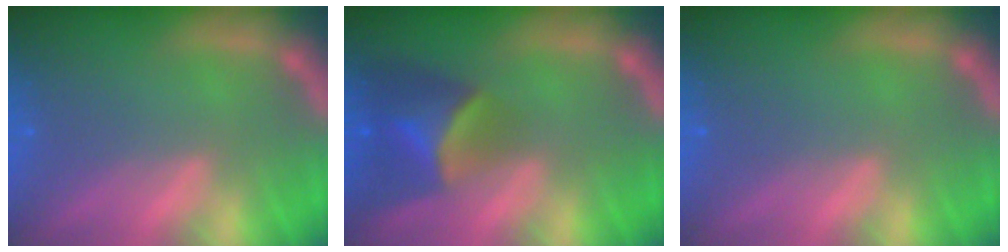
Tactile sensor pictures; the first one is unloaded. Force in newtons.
{"total": 6.0}
{"total": 0.0}